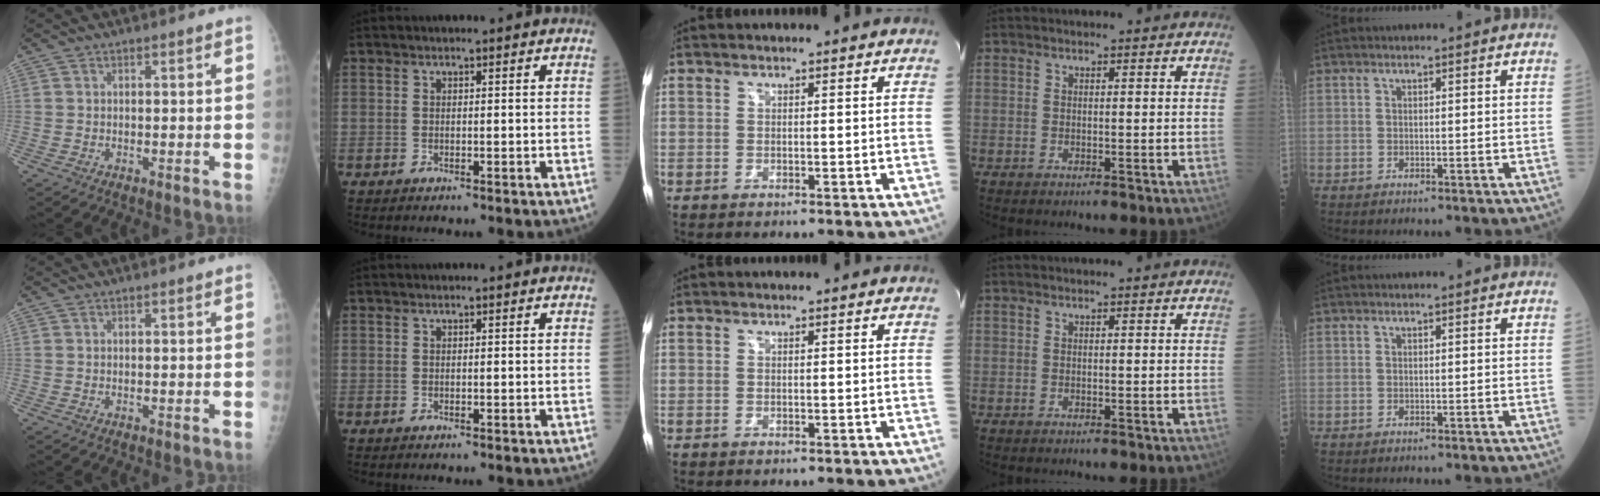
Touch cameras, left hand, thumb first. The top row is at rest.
{}